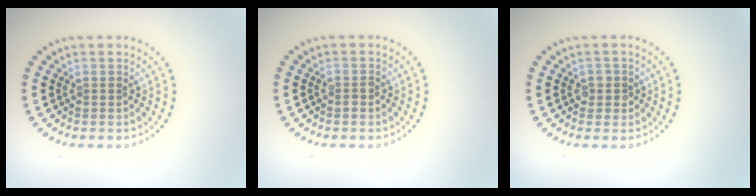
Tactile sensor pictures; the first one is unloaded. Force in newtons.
{"total": 0.8, "press": 0.7, "slide": 0.4}
{"total": 1.3, "press": 1.2, "slide": 0.6}